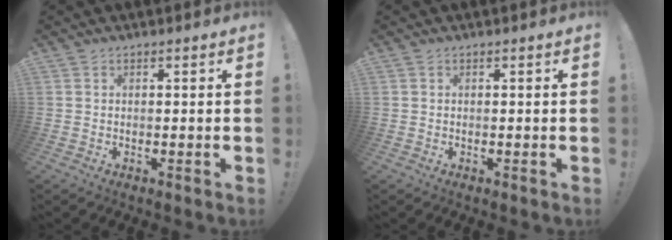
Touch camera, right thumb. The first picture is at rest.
{"total": 0.0}